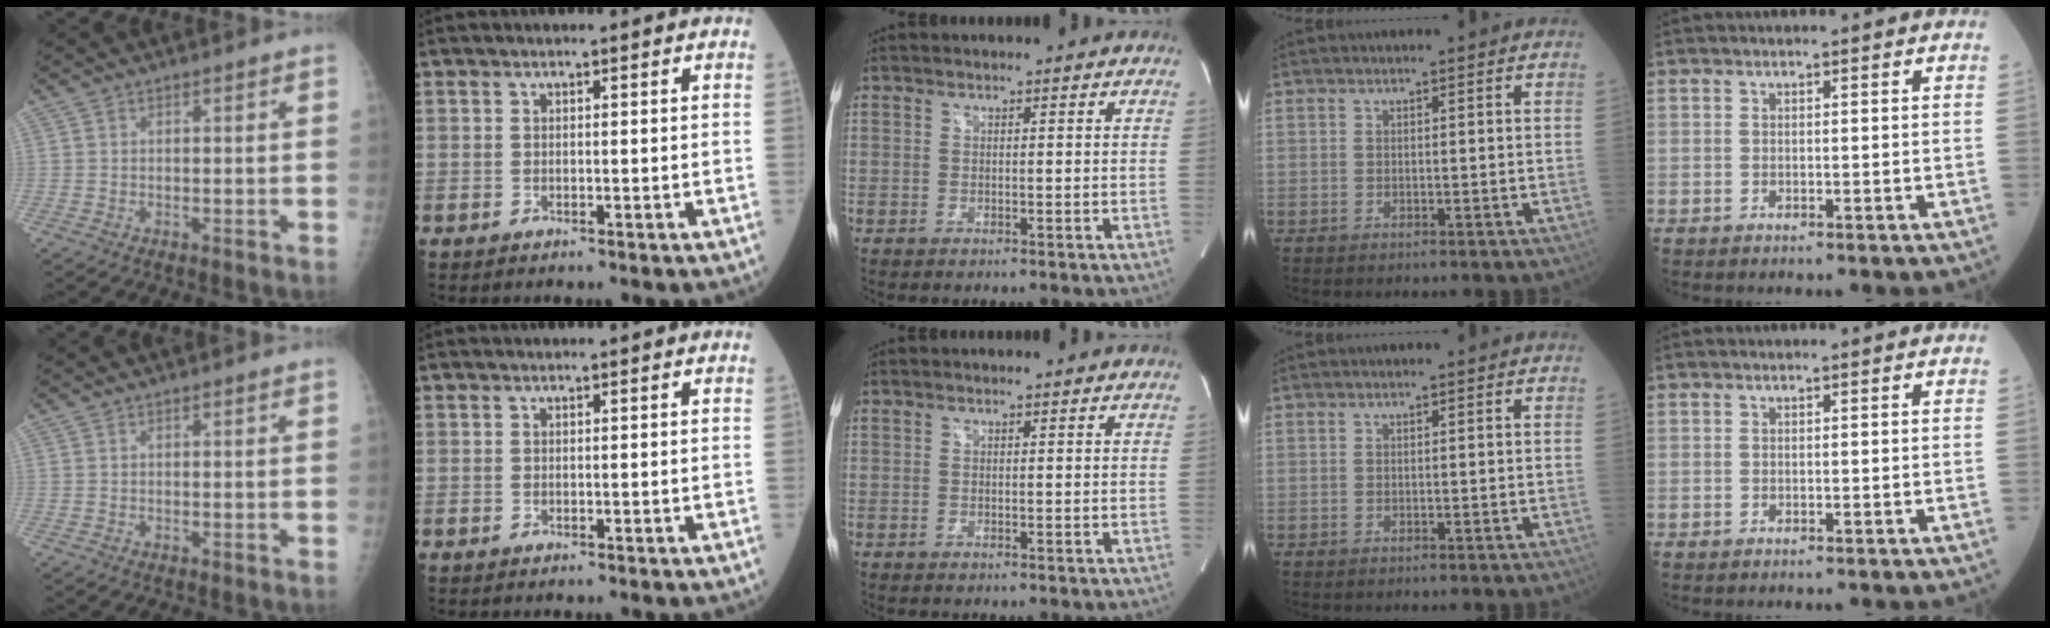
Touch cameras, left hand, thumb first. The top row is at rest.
{}